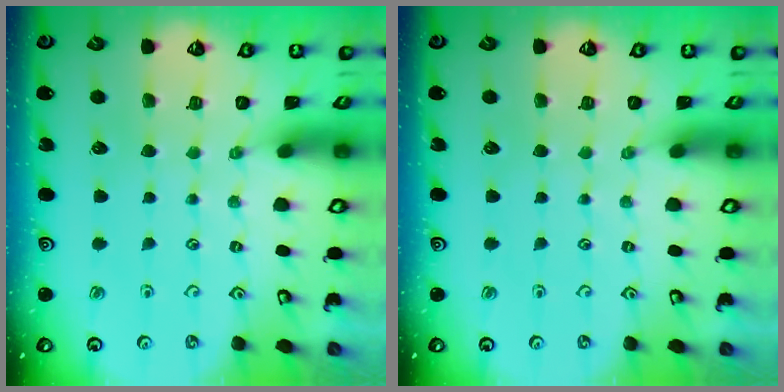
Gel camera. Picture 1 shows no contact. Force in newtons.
{"total": 0.0}